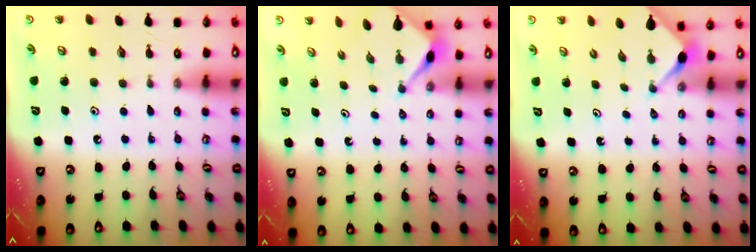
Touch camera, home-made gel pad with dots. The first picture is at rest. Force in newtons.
{"total": 3.0, "press": 3.0, "slide": 0.3}
{"total": 3.0, "press": 3.0, "slide": 0.4}